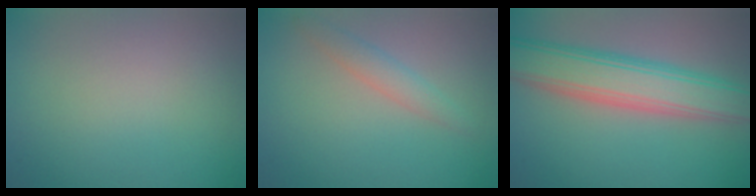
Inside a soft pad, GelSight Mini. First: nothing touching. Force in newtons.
{"total": 2.7, "press": 2.7, "slide": 0.2}
{"total": 7.4, "press": 7.4, "slide": 0.1}